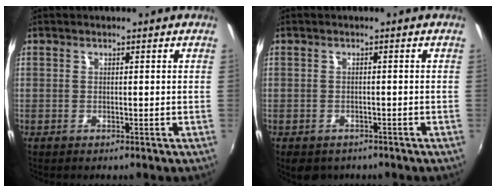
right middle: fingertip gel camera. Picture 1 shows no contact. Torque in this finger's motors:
{"motor_torque": [0.21, -0.24, 0.11, 0.08]}